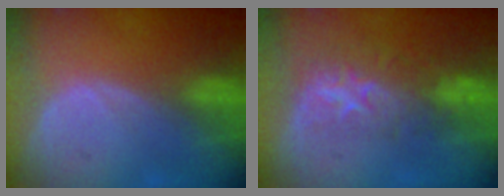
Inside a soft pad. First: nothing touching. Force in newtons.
{"total": 8.2, "press": 7.4, "slide": 3.7}